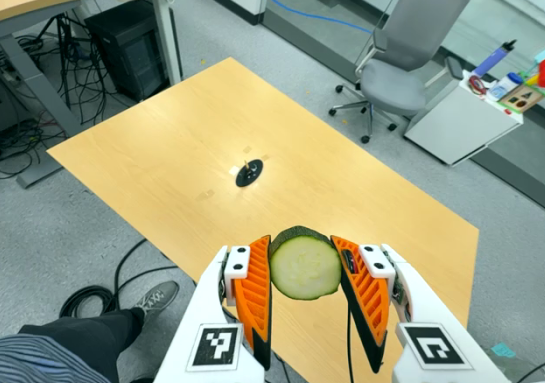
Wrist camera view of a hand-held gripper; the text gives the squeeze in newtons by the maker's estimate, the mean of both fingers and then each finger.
{"total": 11.5, "left": 11.0, "right": 11.9}